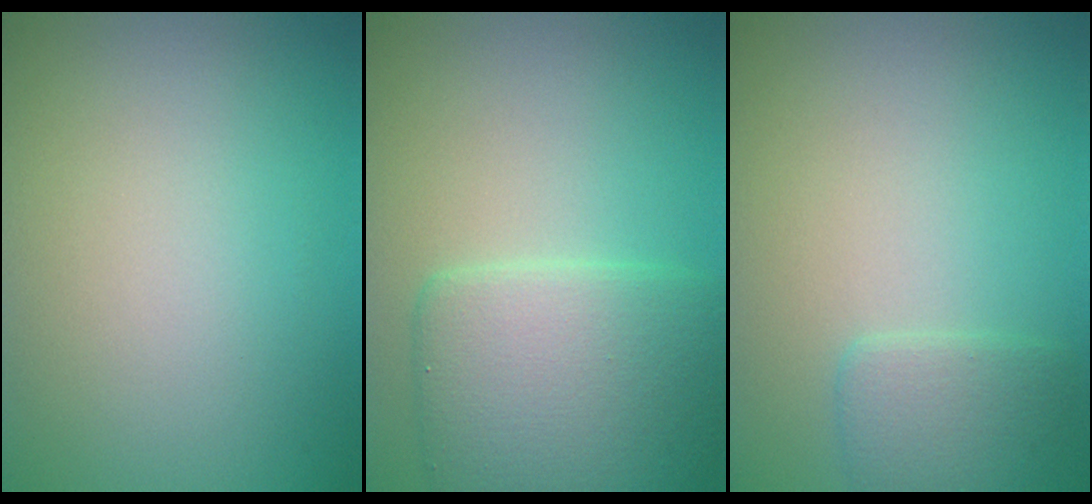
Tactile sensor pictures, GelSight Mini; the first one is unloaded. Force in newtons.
{"total": 5.9, "press": 5.9, "slide": 0.2}
{"total": 1.9, "press": 1.9, "slide": 0.1}